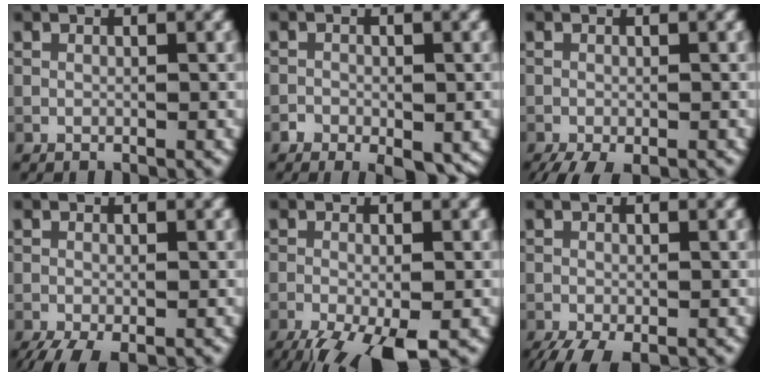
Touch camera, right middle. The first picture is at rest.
{"total": 4.1, "force": [-2.4, 2.4, 2.3], "torque": [-0.026, 0.001, -0.032]}
{"total": 3.9, "force": [-3.0, 0.9, 2.3], "torque": [-0.033, -0.006, -0.047]}
{"total": 3.5, "force": [-2.5, 1.0, 2.3], "torque": [-0.039, -0.010, -0.045]}
{"total": 7.1, "force": [-4.5, 1.8, 5.2], "torque": [-0.090, -0.019, -0.080]}
{"total": 3.9, "force": [-2.9, 1.1, 2.4], "torque": [-0.038, -0.009, -0.050]}